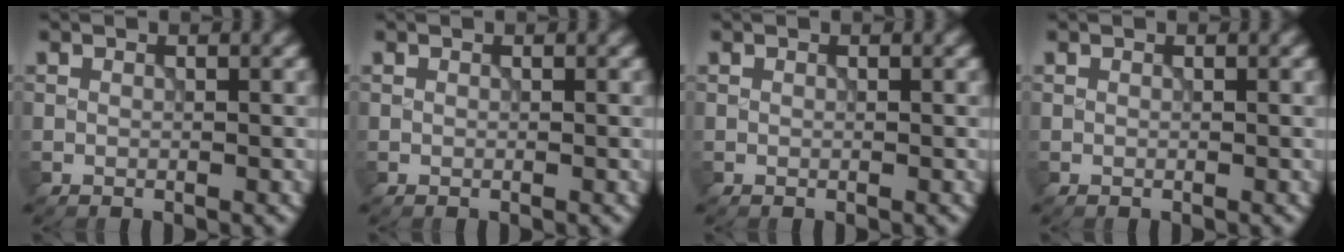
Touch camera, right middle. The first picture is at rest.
{"total": 0.0}
{"total": 0.0}
{"total": 0.0}